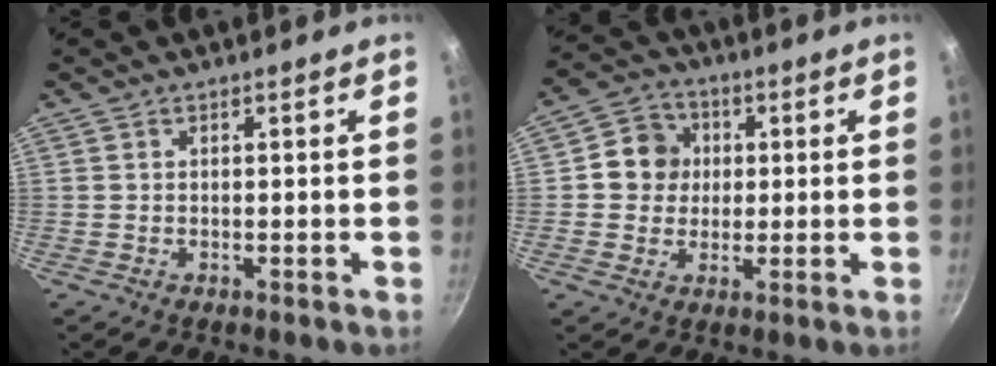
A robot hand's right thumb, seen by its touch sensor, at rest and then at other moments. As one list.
[{"total": 7.9, "force": [1.0, 7.3, 2.8], "torque": [-0.008, 0.010, 0.002]}]